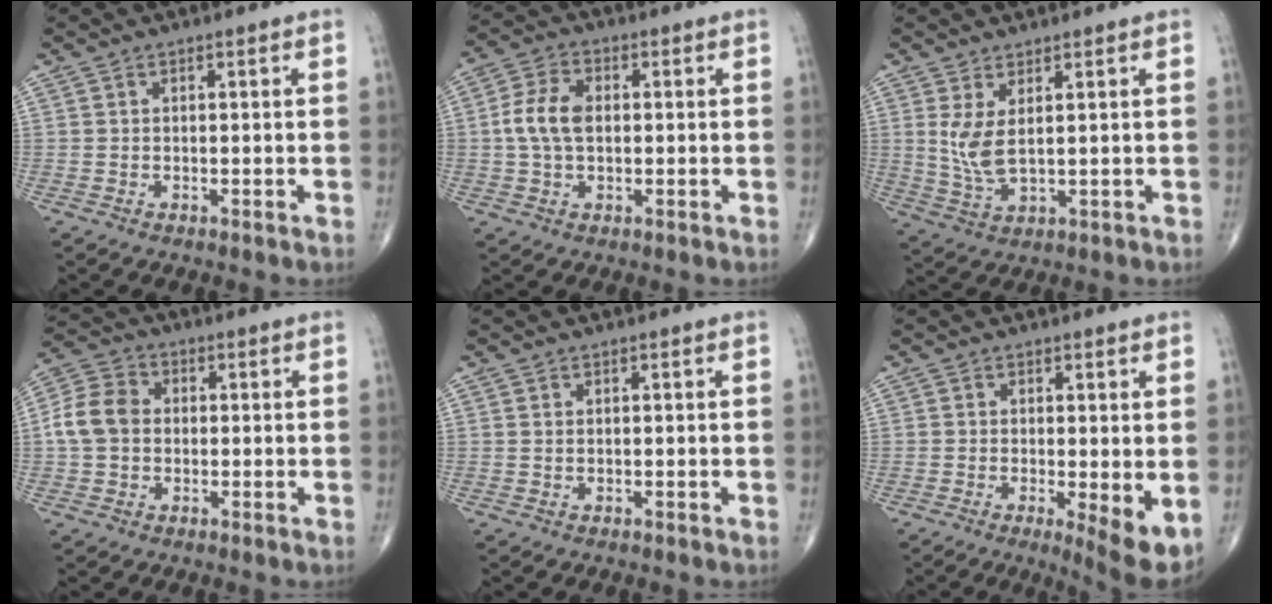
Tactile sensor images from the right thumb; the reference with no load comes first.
{"total": 7.5, "force": [0.4, 4.7, 5.8], "torque": [-0.120, 0.014, 0.003]}
{"total": 5.7, "force": [1.6, 2.0, 5.0], "torque": [-0.114, -0.017, 0.043]}
{"total": 8.0, "force": [0.0, 6.3, 4.8], "torque": [-0.091, 0.024, -0.010]}
{"total": 0.0}
{"total": 6.6, "force": [-1.2, 1.7, 6.2], "torque": [-0.093, -0.020, -0.018]}